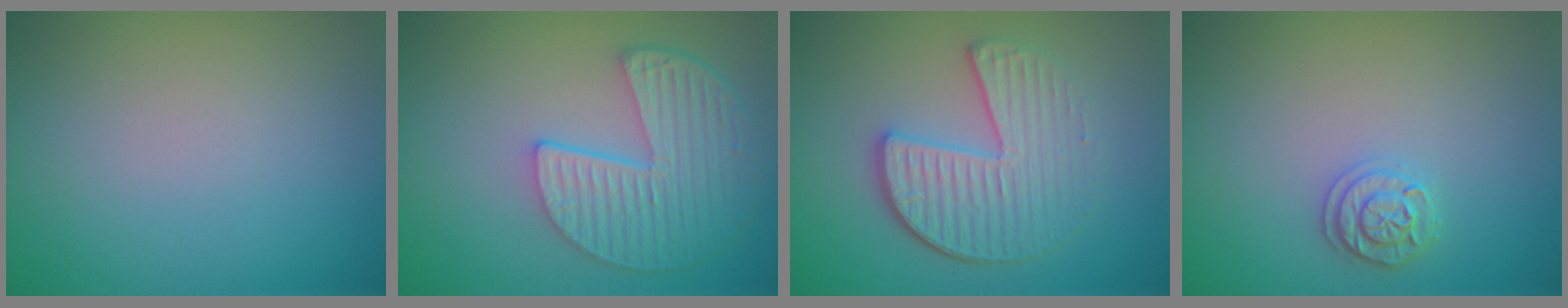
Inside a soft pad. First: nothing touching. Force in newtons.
{"total": 6.2, "press": 4.7, "slide": 4.0}
{"total": 4.9, "press": 4.0, "slide": 2.8}
{"total": 1.9, "press": 1.9, "slide": 0.3}